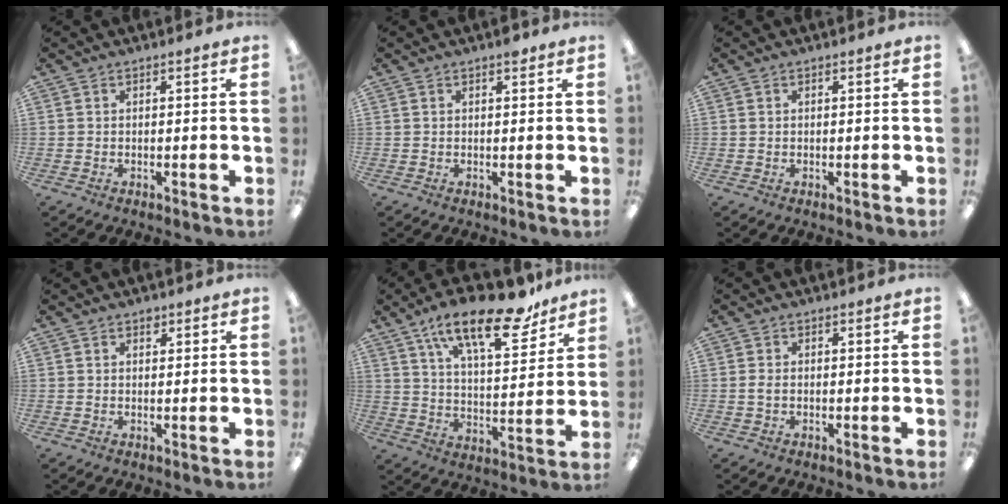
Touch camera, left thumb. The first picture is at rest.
{"total": 1.4, "force": [1.0, 0.5, 0.9], "torque": [-0.006, -0.004, 0.013]}
{"total": 0.0}
{"total": 1.4, "force": [1.0, 0.8, 0.5], "torque": [-0.003, -0.001, 0.017]}
{"total": 20.8, "force": [14.1, 7.7, 13.3], "torque": [-0.202, -0.080, 0.232]}
{"total": 1.4, "force": [-0.2, 0.8, 1.1], "torque": [-0.022, 0.003, -0.005]}